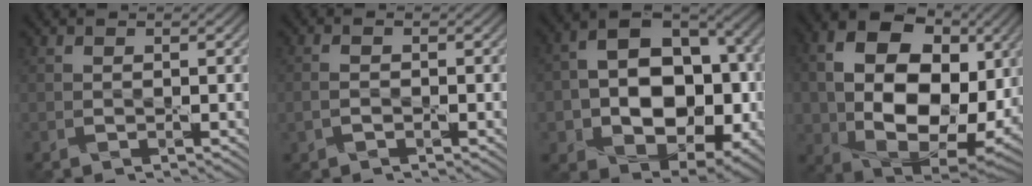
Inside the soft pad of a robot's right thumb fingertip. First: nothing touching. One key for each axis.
{"total": 1.5, "fx": -0.5, "fy": 0.7, "fz": 1.2, "tx": -0.028, "ty": 0.001, "tz": -0.012}
{"total": 14.9, "fx": -2.3, "fy": 10.5, "fz": 10.3, "tx": -0.169, "ty": -0.018, "tz": -0.034}
{"total": 16.9, "fx": 1.5, "fy": 11.6, "fz": 12.2, "tx": -0.237, "ty": -0.014, "tz": 0.040}